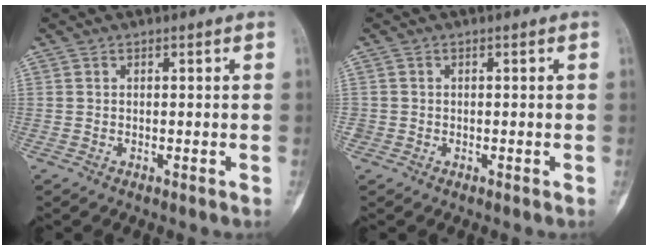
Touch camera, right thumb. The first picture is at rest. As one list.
[{"total": 0.8, "force": [-0.2, 0.7, 0.0], "torque": [0.005, 0.006, -0.006]}]